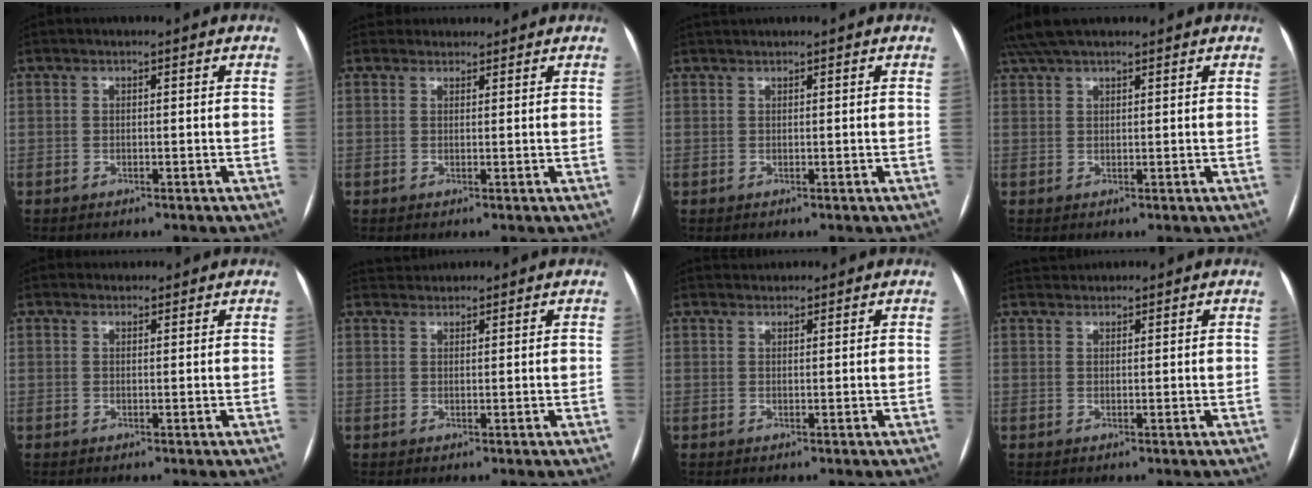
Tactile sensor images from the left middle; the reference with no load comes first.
{"total": 2.7, "force": [2.5, 1.0, -0.2], "torque": [0.010, 0.023, 0.035]}
{"total": 1.1, "force": [1.0, -0.3, 0.1], "torque": [-0.003, 0.013, 0.026]}
{"total": 7.1, "force": [5.9, 1.6, 3.6], "torque": [-0.063, 0.043, 0.108]}
{"total": 1.4, "force": [1.2, 0.5, -0.2], "torque": [-0.001, 0.012, 0.019]}
{"total": 2.5, "force": [2.4, 0.3, -0.2], "torque": [-0.004, 0.022, 0.049]}
{"total": 1.9, "force": [1.9, 0.4, -0.2], "torque": [-0.001, 0.021, 0.034]}
{"total": 2.2, "force": [2.2, 0.3, -0.1], "torque": [-0.005, 0.023, 0.043]}